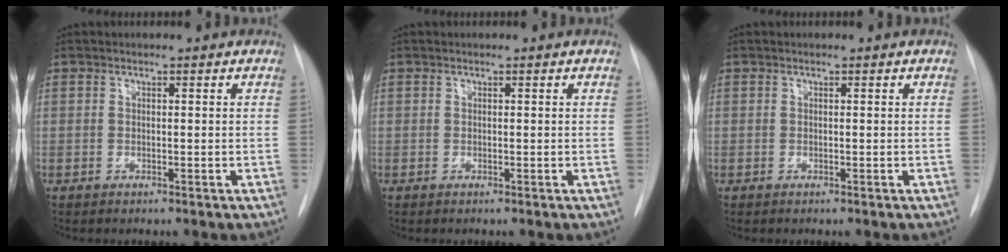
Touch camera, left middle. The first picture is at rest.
{"total": 0.0}
{"total": 0.0}